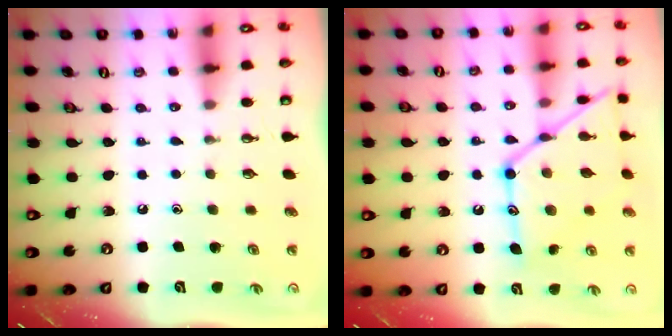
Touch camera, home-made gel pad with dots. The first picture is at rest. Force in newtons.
{"total": 19.2, "press": 19.2, "slide": 1.5}